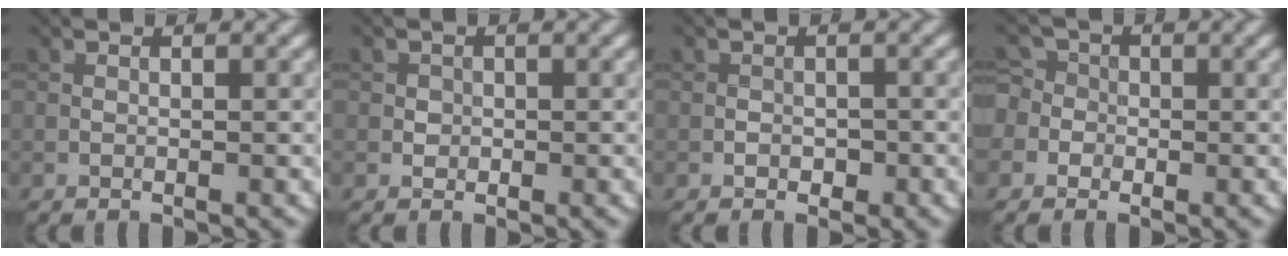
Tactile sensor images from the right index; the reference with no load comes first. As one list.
[{"total": 1.0, "force": [0.1, 0.9, 0.1], "torque": [0.007, -0.002, 0.001]}, {"total": 0.6, "force": [-0.1, 0.5, 0.2], "torque": [0.000, -0.002, -0.001]}, {"total": 5.0, "force": [-0.6, 4.6, 1.7], "torque": [-0.022, 0.021, -0.049]}]